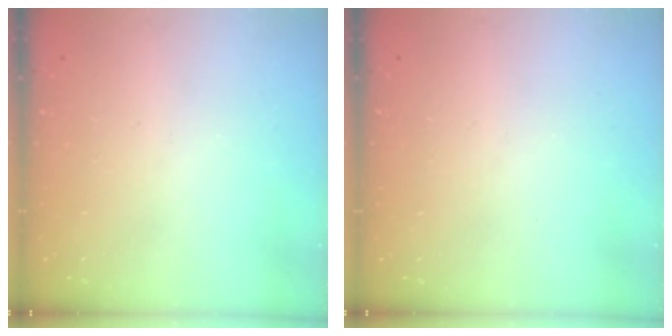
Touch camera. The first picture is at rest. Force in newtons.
{"total": 0.0}